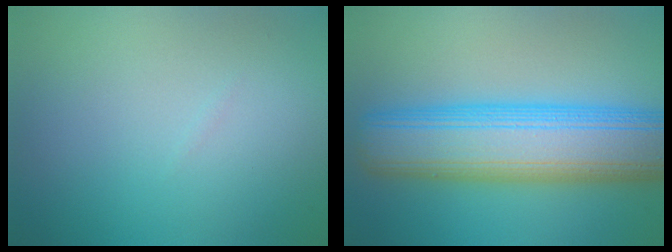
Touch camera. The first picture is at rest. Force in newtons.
{"total": 11.4, "press": 11.4, "slide": 0.2}